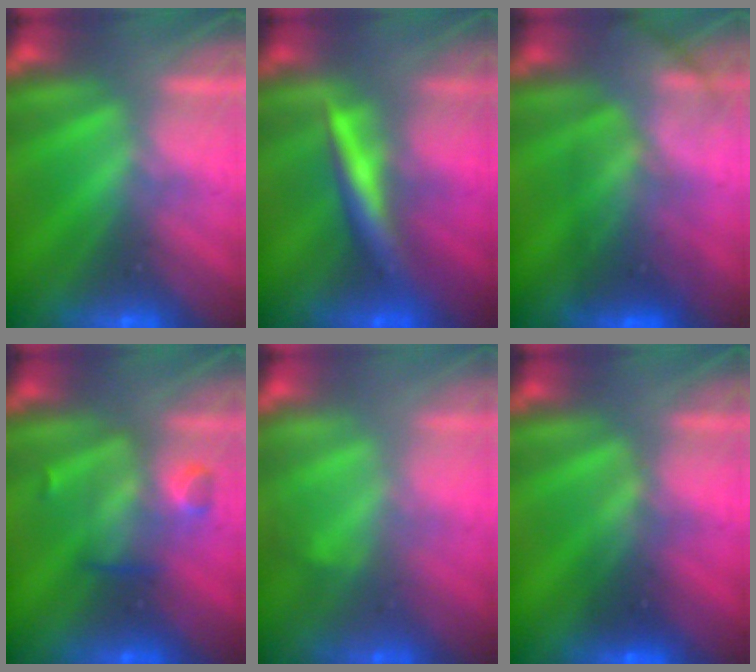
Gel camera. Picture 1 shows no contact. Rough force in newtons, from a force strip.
{"total": 2.9}
{"total": 2.6}
{"total": 2.9}
{"total": 2.5}
{"total": 2.7}